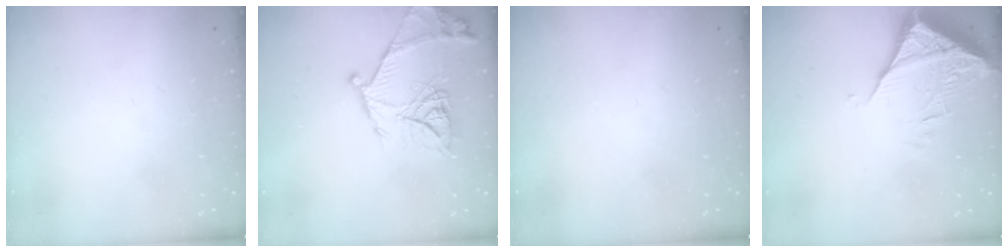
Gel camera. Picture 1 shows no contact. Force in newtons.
{"total": 18.9, "press": 18.8, "slide": 1.8}
{"total": 0.0}
{"total": 6.6, "press": 6.6, "slide": 0.8}